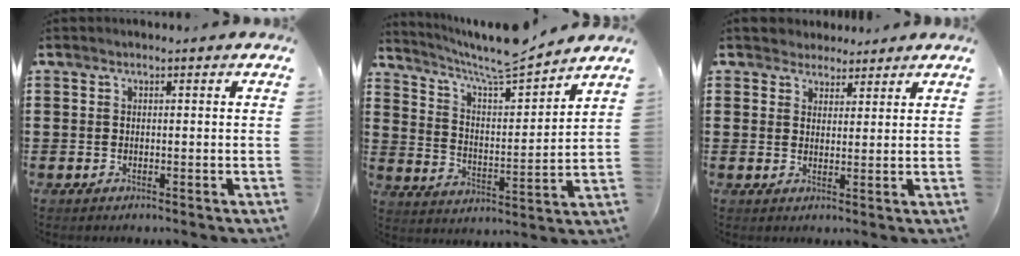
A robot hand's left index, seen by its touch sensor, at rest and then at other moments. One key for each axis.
{"total": 7.2, "fx": 6.8, "fy": 0.0, "fz": 2.5, "tx": -0.078, "ty": -0.052, "tz": 0.112}
{"total": 2.9, "fx": 2.4, "fy": 1.6, "fz": -0.3, "tx": -0.006, "ty": 0.008, "tz": 0.046}